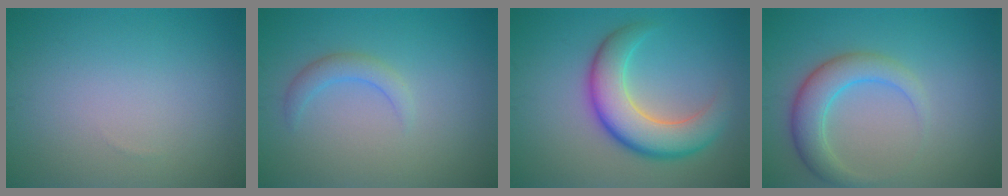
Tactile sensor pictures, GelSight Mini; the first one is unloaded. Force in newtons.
{"total": 1.8, "press": 1.8, "slide": 0.2}
{"total": 7.0, "press": 7.0, "slide": 0.5}
{"total": 4.1, "press": 4.1, "slide": 0.1}